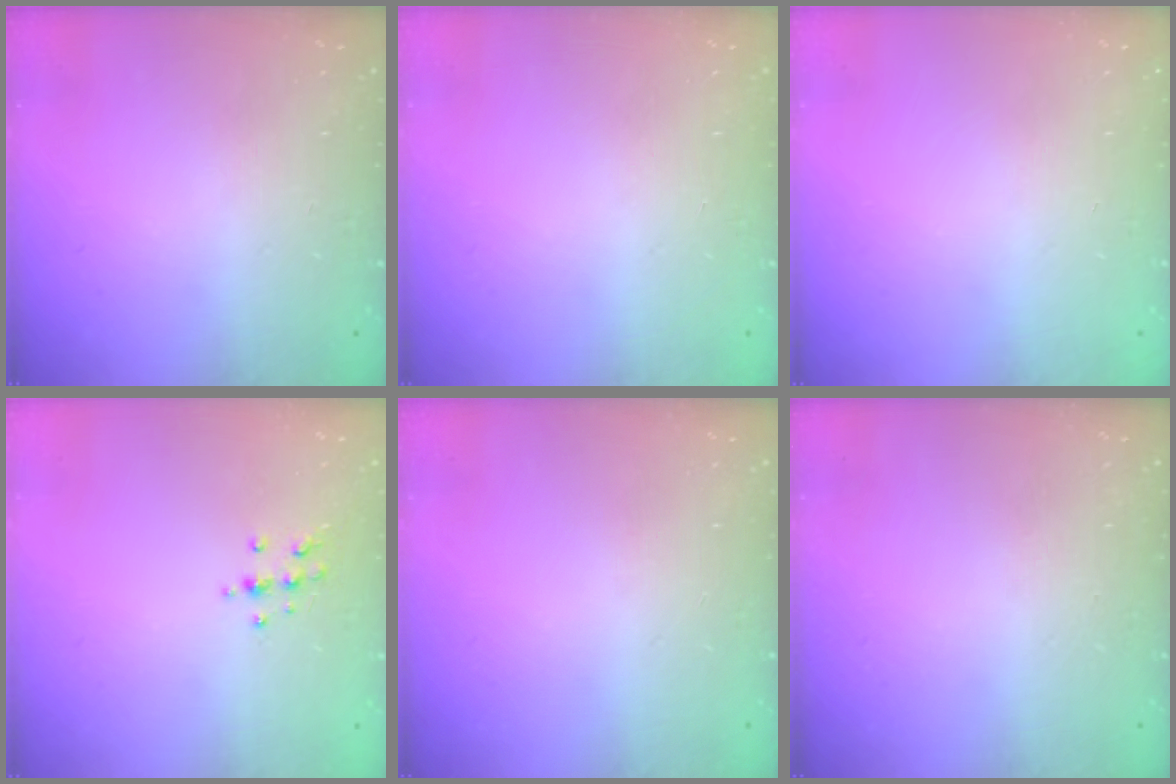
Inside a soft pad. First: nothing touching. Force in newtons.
{"total": 0.0}
{"total": 0.0}
{"total": 6.8, "press": 6.8, "slide": 0.6}
{"total": 0.0}
{"total": 0.0}